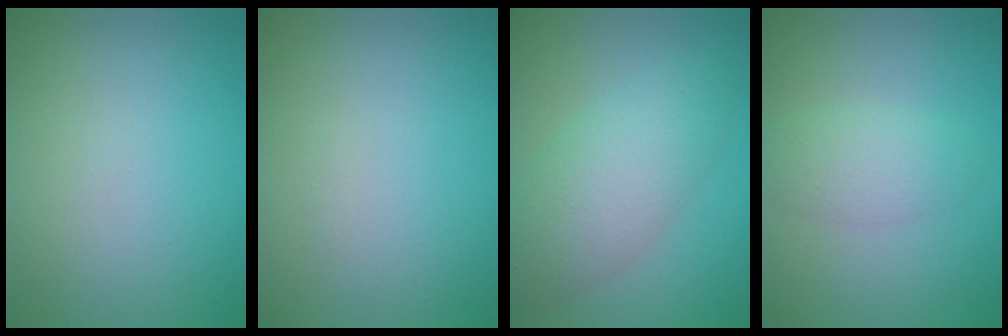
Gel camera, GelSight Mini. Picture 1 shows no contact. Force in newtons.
{"total": 0.0}
{"total": 5.3, "press": 5.3, "slide": 0.3}
{"total": 2.5, "press": 2.5, "slide": 0.2}